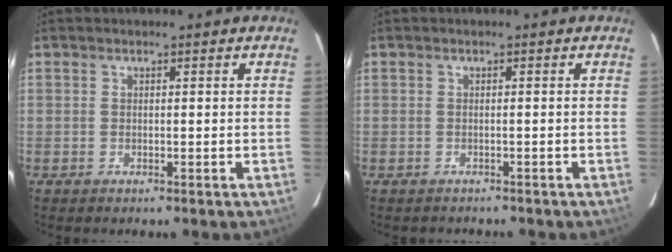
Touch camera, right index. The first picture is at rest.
{"total": 2.1, "force": [-1.9, 1.0, 0.1], "torque": [-0.004, -0.001, -0.025]}